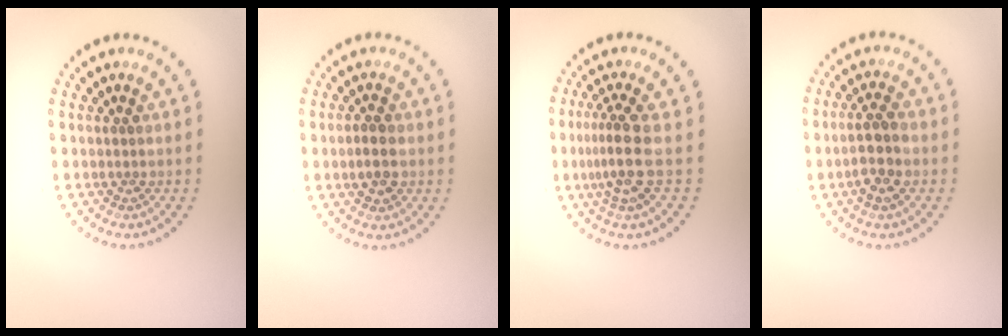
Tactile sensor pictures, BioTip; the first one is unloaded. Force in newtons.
{"total": 1.6, "press": 1.6, "slide": 0.1}
{"total": 3.3, "press": 2.5, "slide": 2.2}
{"total": 2.8, "press": 2.7, "slide": 0.9}